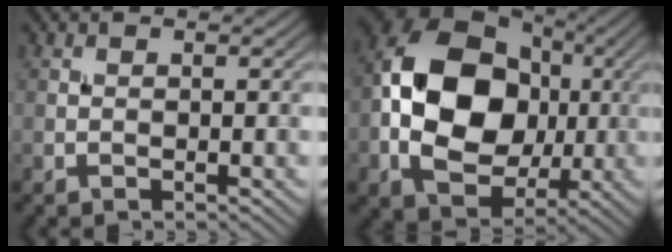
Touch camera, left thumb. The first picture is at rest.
{"total": 16.5, "force": [0.0, 12.2, 11.1], "torque": [-0.220, 0.005, -0.003]}